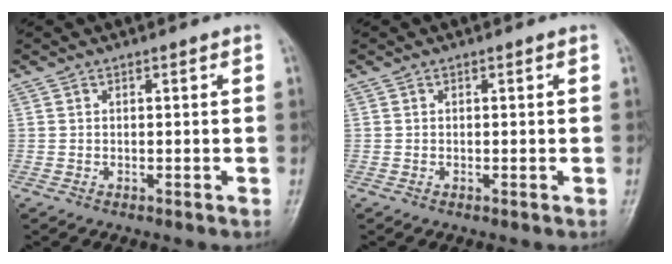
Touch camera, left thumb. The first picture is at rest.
{"total": 0.7, "force": [-0.1, 0.3, 0.6], "torque": [-0.010, 0.001, -0.002]}